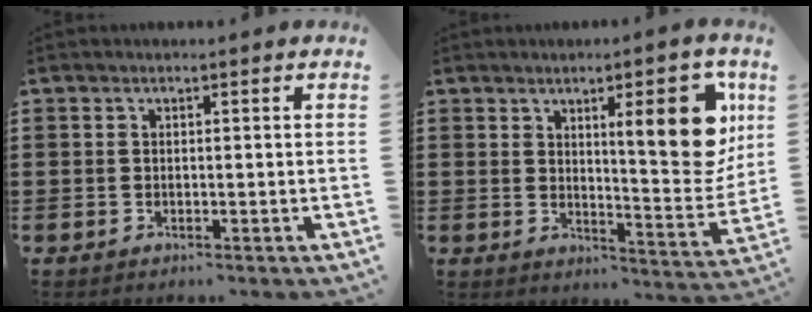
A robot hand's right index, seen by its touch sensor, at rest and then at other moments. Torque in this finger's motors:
{"motor_torque": [1.19, 0.72, 0.94, 0.19]}